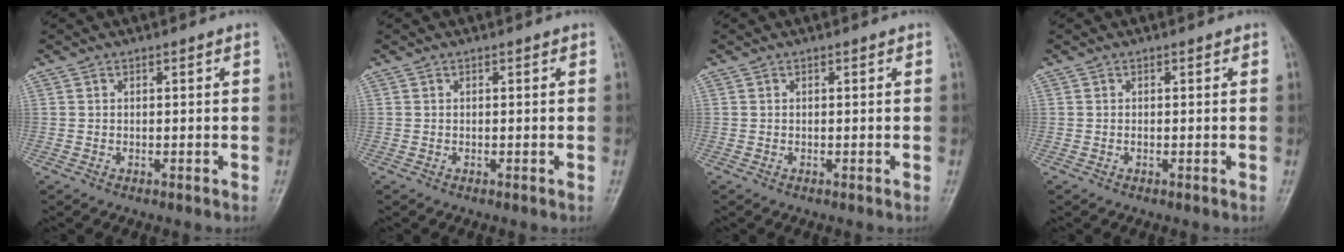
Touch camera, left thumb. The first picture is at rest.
{"total": 0.0}
{"total": 0.0}
{"total": 0.0}